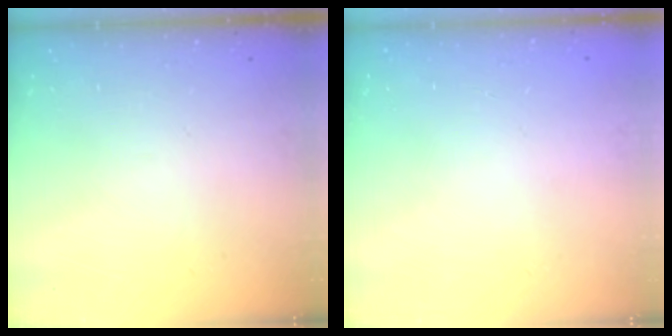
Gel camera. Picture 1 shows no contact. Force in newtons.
{"total": 0.0}